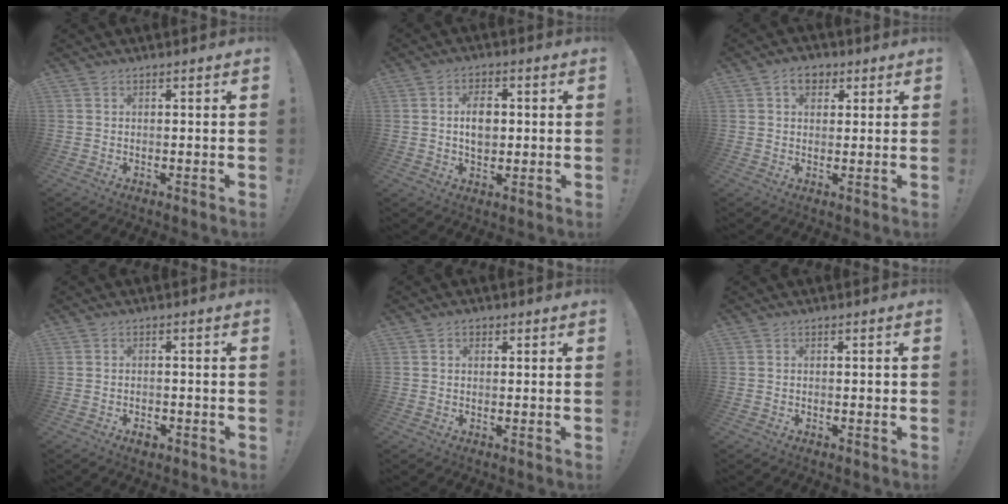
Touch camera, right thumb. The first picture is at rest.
{"total": 7.0, "force": [0.4, 4.8, 5.1], "torque": [-0.082, 0.006, 0.004]}
{"total": 5.7, "force": [2.5, 4.1, 3.1], "torque": [-0.041, 0.002, 0.045]}
{"total": 2.3, "force": [-1.7, 1.3, 1.1], "torque": [-0.004, 0.007, -0.029]}
{"total": 1.2, "force": [0.2, 1.0, 0.6], "torque": [-0.008, 0.002, 0.003]}
{"total": 0.7, "force": [-0.3, 0.6, 0.4], "torque": [-0.007, 0.004, -0.004]}